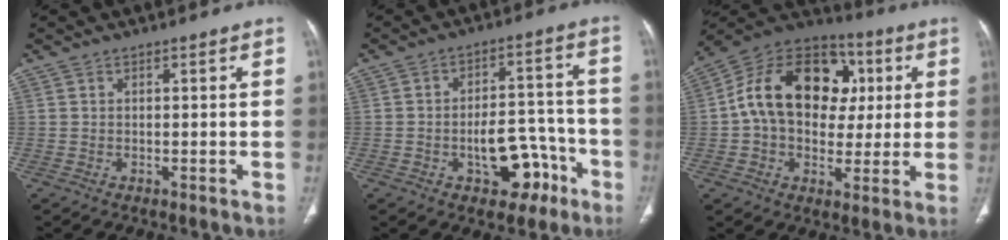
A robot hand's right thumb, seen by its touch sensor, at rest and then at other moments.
{"total": 10.8, "force": [-5.0, 6.5, 7.1], "torque": [-0.069, 0.056, -0.061]}
{"total": 21.2, "force": [3.0, 15.6, 14.1], "torque": [-0.208, 0.028, 0.044]}